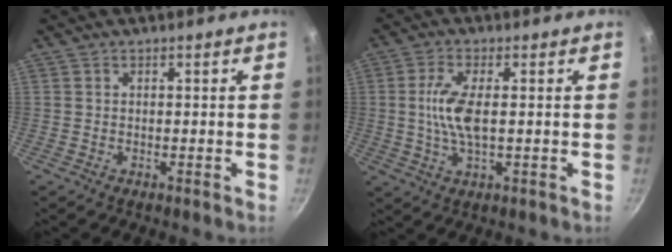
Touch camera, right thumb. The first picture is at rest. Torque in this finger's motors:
{"motor_torque": [1.28, 1.53, 0.88, -0.24, 0.15]}